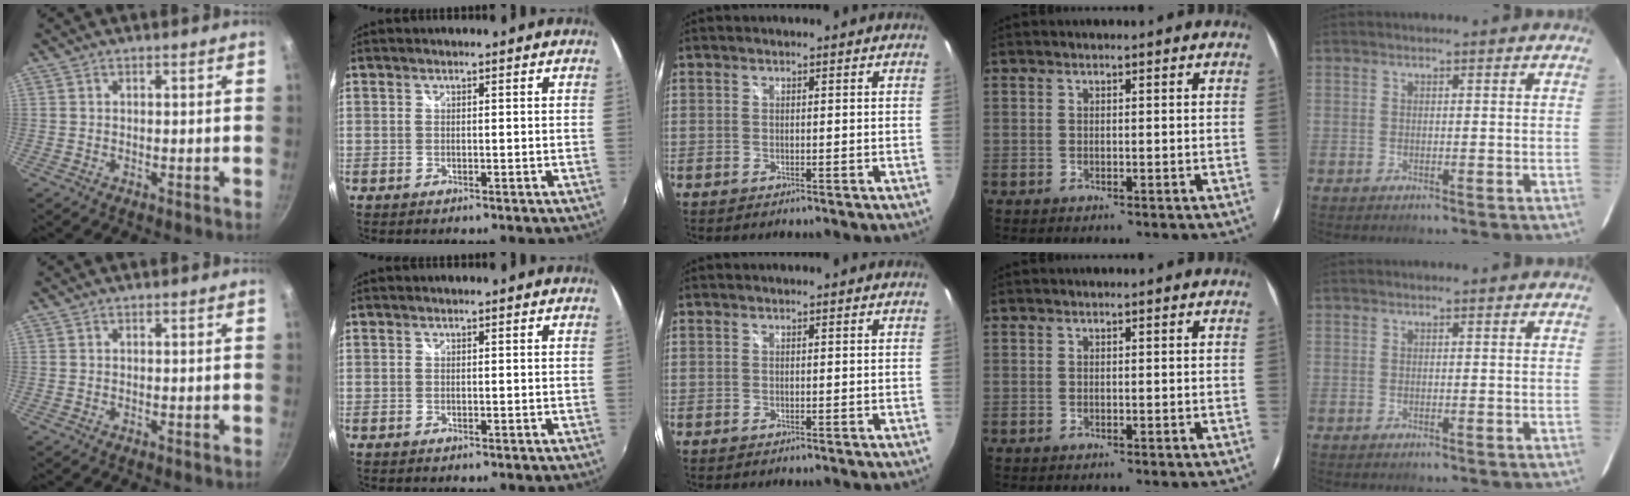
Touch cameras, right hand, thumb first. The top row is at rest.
{}